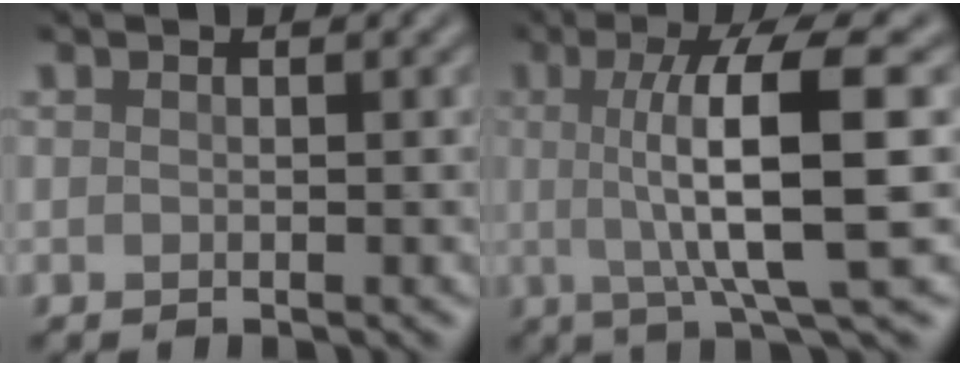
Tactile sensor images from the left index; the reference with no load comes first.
{"total": 10.1, "force": [0.4, 2.2, 9.8], "torque": [-0.134, 0.001, 0.005]}